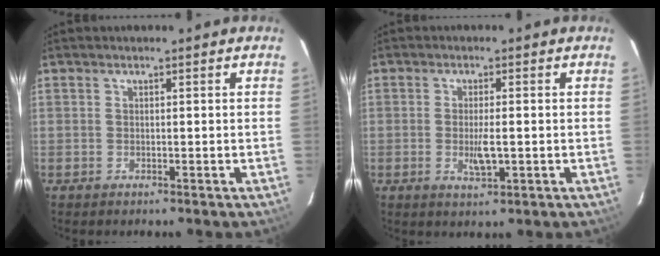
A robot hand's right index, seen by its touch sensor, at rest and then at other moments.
{"total": 3.9, "force": [-0.7, 1.1, 3.7], "torque": [-0.065, -0.009, -0.008]}